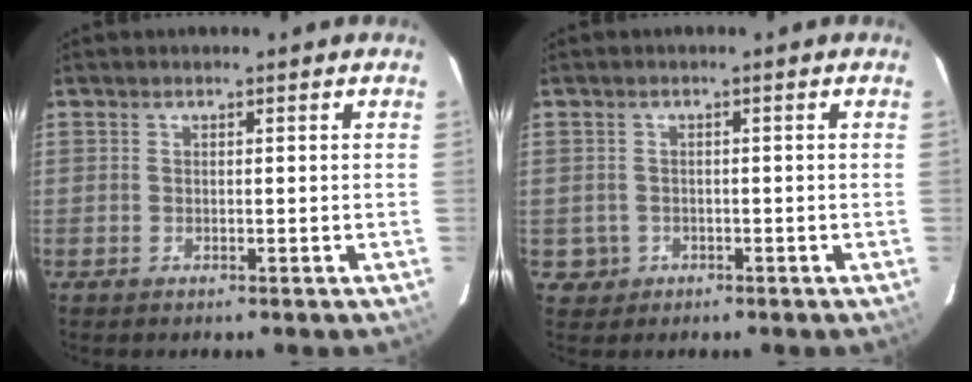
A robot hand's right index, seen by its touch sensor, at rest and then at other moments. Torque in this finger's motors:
{"motor_torque": [-0.04, 0.10, -0.51, -0.20]}